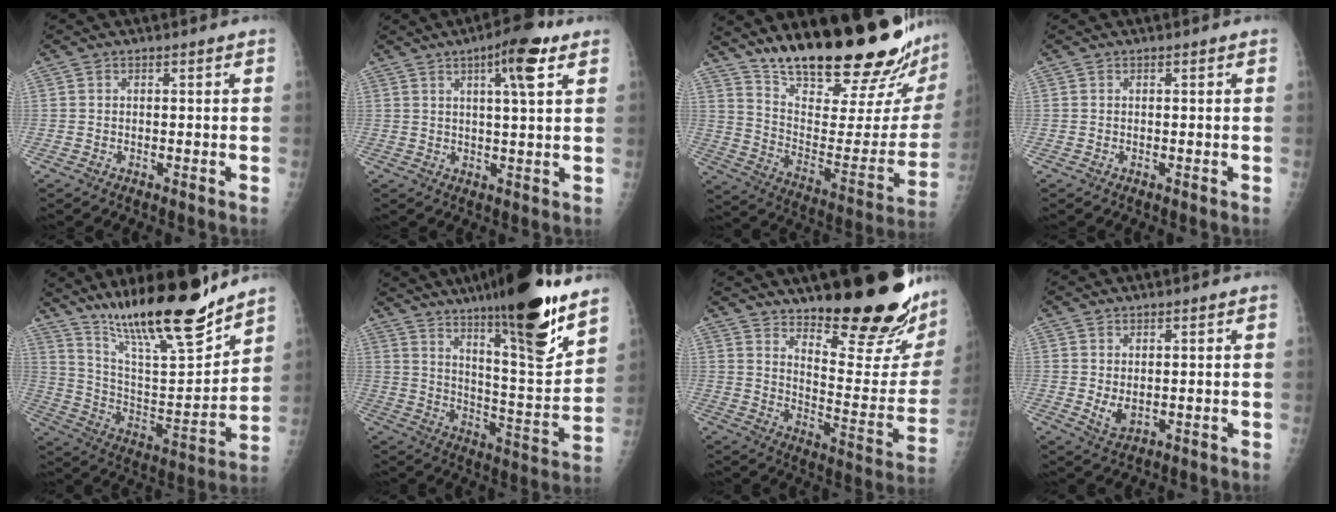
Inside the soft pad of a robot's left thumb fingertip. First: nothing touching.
{"total": 8.3, "force": [4.1, 1.7, 7.0], "torque": [-0.102, -0.011, 0.057]}
{"total": 29.8, "force": [23.8, 6.2, 16.8], "torque": [-0.230, -0.137, 0.352]}
{"total": 0.0}
{"total": 23.1, "force": [17.9, 4.4, 14.0], "torque": [-0.212, -0.085, 0.309]}
{"total": 23.9, "force": [16.4, 3.8, 16.9], "torque": [-0.240, -0.078, 0.263]}
{"total": 25.4, "force": [19.4, 6.1, 15.2], "torque": [-0.184, -0.143, 0.271]}
{"total": 3.6, "force": [0.7, 2.1, 2.8], "torque": [-0.045, -0.014, 0.021]}